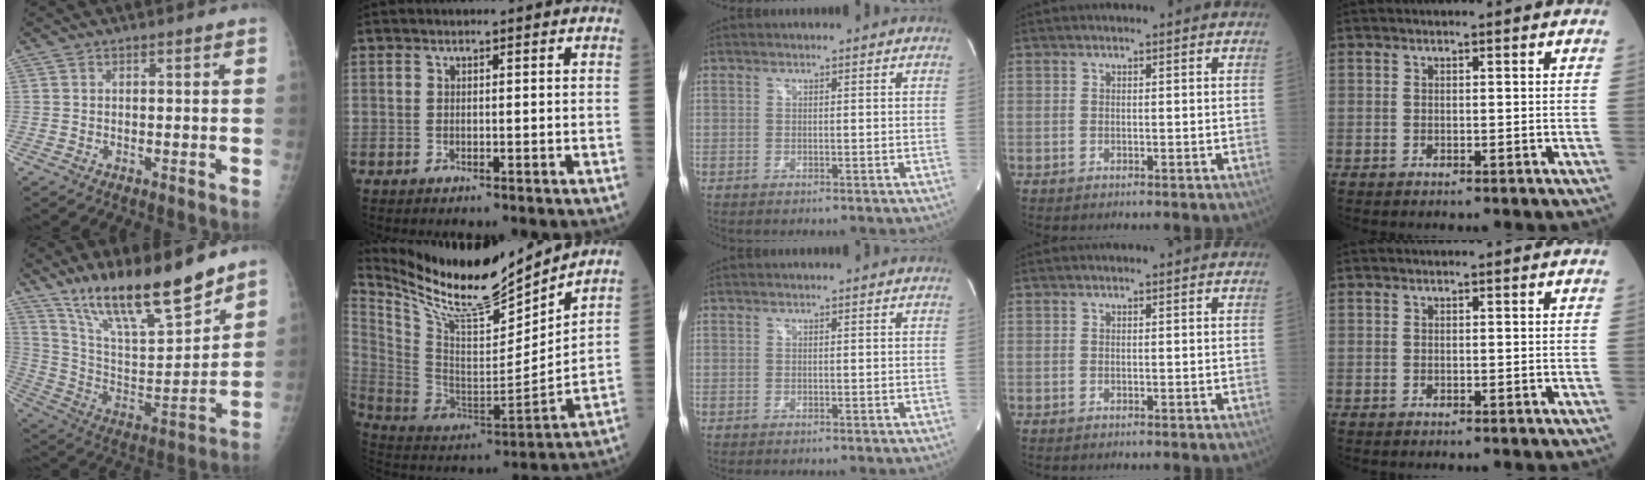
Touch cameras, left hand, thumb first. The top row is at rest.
{"thumb": {"total": 21.0, "force": [16.0, 4.6, 12.8], "torque": [-0.189, -0.081, 0.288]}, "index": {"total": 18.1, "force": [16.4, 1.5, 7.4], "torque": [-0.158, -0.026, 0.299]}}